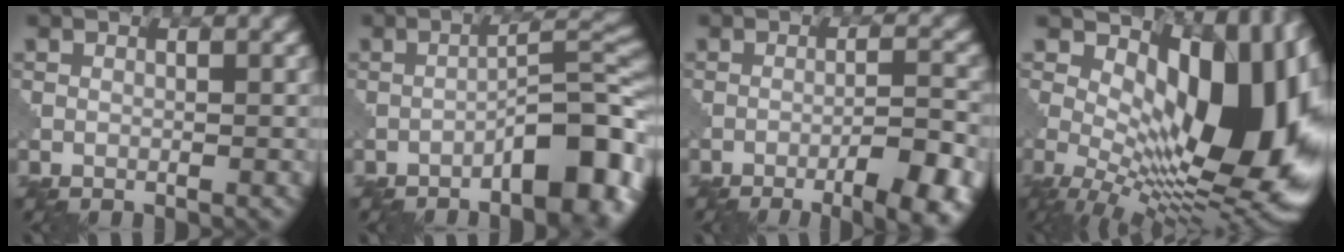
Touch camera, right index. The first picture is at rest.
{"total": 8.5, "force": [-4.5, 2.5, 6.7], "torque": [-0.081, 0.019, -0.069]}
{"total": 9.1, "force": [-5.7, 2.7, 6.6], "torque": [-0.075, 0.006, -0.058]}
{"total": 16.3, "force": [2.0, 8.2, 13.9], "torque": [-0.180, 0.001, 0.032]}